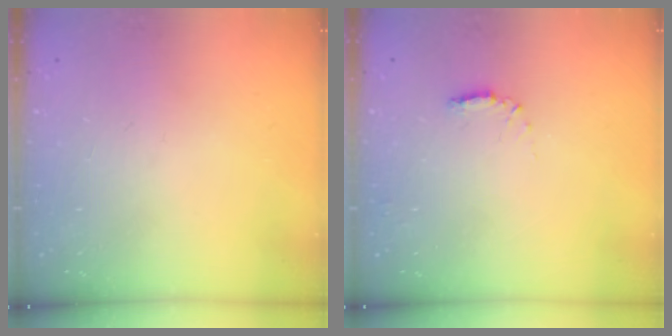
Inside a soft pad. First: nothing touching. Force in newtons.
{"total": 4.5, "press": 4.5, "slide": 0.6}